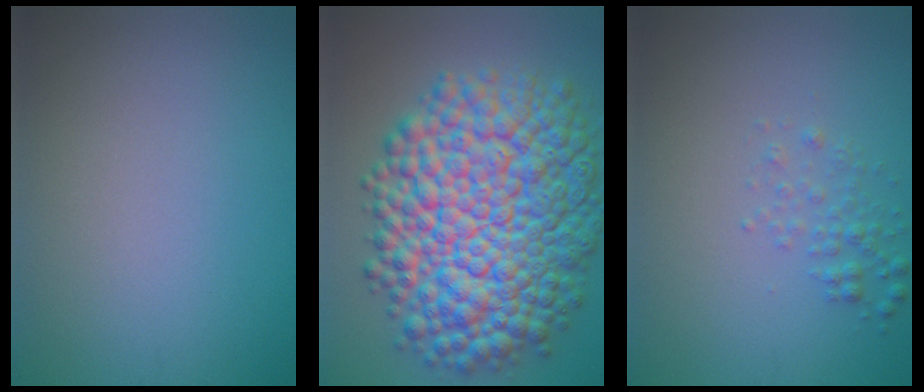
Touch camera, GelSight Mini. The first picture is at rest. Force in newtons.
{"total": 14.3, "press": 14.3, "slide": 0.3}
{"total": 1.5, "press": 1.5, "slide": 0.0}